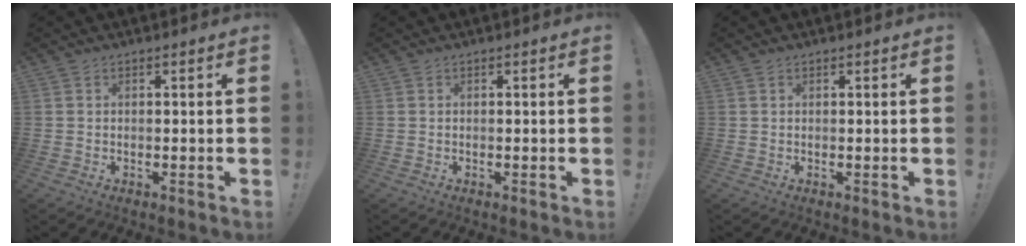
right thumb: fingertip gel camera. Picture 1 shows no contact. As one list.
[{"total": 0.0}, {"total": 0.0}]